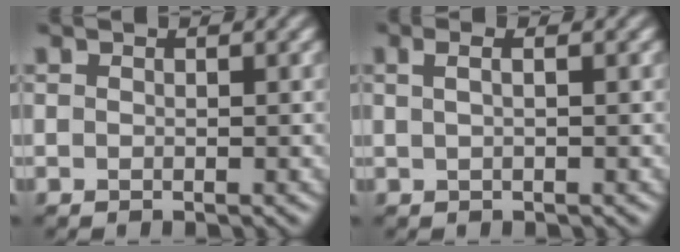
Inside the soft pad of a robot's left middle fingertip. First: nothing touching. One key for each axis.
{"total": 2.1, "fx": 0.9, "fy": 0.6, "fz": 1.8, "tx": -0.034, "ty": 0.008, "tz": 0.015}